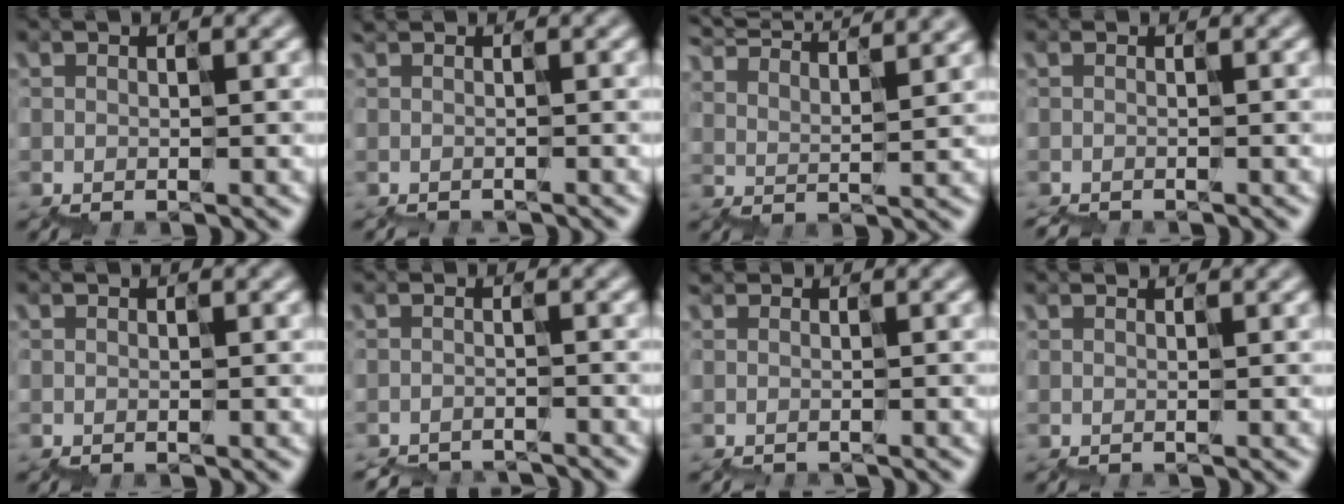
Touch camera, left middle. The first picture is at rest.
{"total": 0.8, "force": [-0.8, 0.0, -0.1], "torque": [0.011, -0.006, -0.008]}
{"total": 8.7, "force": [8.1, 1.1, 2.7], "torque": [-0.067, 0.032, 0.097]}
{"total": 1.0, "force": [-1.0, 0.1, -0.2], "torque": [0.014, -0.008, -0.009]}
{"total": 0.0}
{"total": 3.6, "force": [-3.4, -0.5, -1.1], "torque": [0.000, -0.018, -0.045]}
{"total": 0.7, "force": [-0.5, -0.1, -0.5], "torque": [0.011, -0.005, -0.004]}
{"total": 0.8, "force": [0.5, 0.5, 0.4], "torque": [0.008, 0.014, -0.001]}